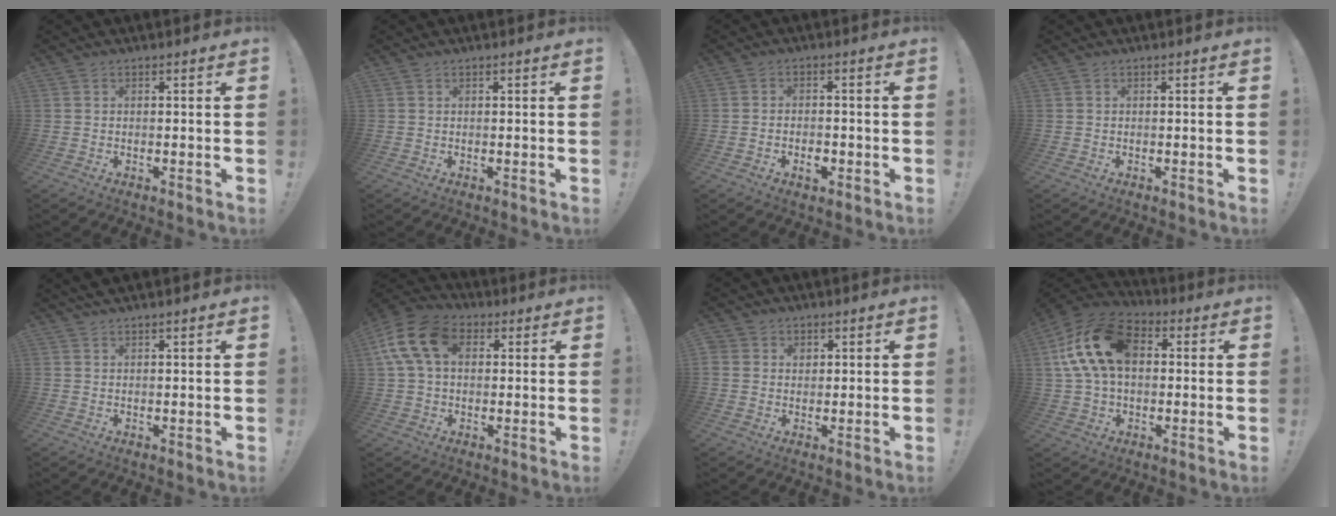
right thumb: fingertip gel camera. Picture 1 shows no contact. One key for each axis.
{"total": 0.0}
{"total": 3.6, "fx": -1.8, "fy": 2.2, "fz": 2.2, "tx": -0.020, "ty": 0.007, "tz": -0.031}
{"total": 0.0}
{"total": 1.9, "fx": 1.7, "fy": -0.1, "fz": 0.9, "tx": -0.018, "ty": -0.005, "tz": 0.030}
{"total": 14.9, "fx": 4.2, "fy": 10.0, "fz": 10.2, "tx": -0.199, "ty": 0.004, "tz": 0.082}
{"total": 3.1, "fx": 1.4, "fy": 2.8, "fz": 0.6, "tx": -0.014, "ty": -0.003, "tz": 0.027}
{"total": 18.5, "fx": 3.7, "fy": 12.3, "fz": 13.3, "tx": -0.240, "ty": 0.008, "tz": 0.070}